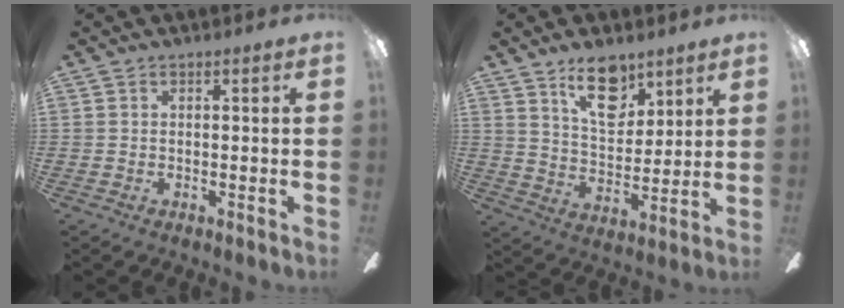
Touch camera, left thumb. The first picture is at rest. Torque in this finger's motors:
{"motor_torque": [1.65, 0.98, 0.86, -0.94, 0.19]}